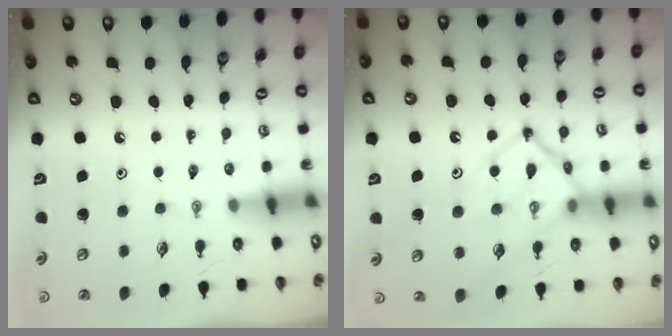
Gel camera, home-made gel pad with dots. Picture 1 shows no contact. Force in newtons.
{"total": 14.5, "press": 14.4, "slide": 1.2}